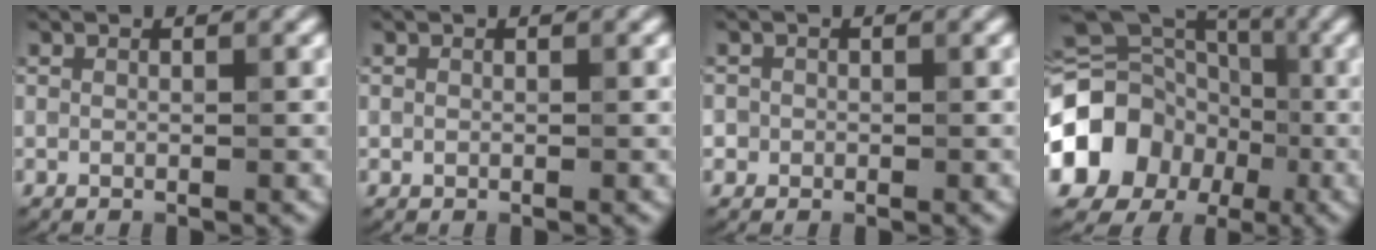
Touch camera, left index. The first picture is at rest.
{"total": 0.0}
{"total": 1.7, "force": [-0.1, 1.7, 0.2], "torque": [0.020, 0.021, -0.028]}
{"total": 14.8, "force": [-4.1, 12.9, 5.8], "torque": [-0.125, -0.007, -0.097]}